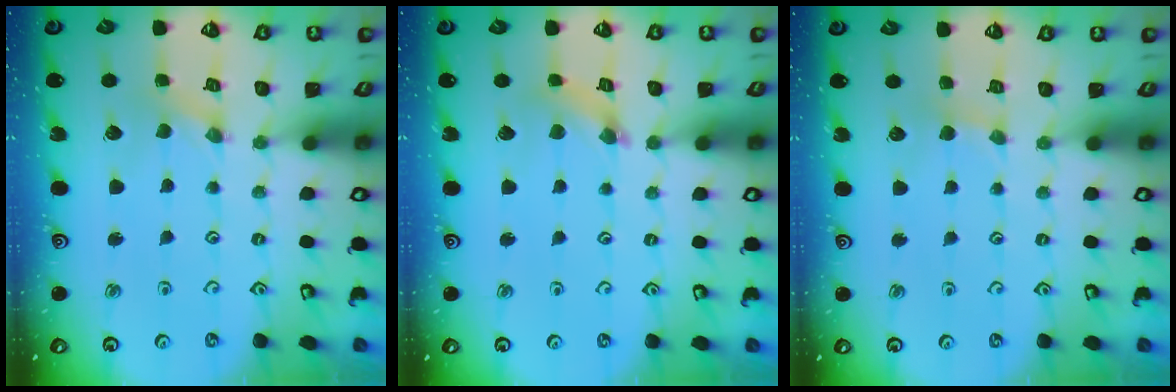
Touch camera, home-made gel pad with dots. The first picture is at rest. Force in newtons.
{"total": 3.2, "press": 3.2, "slide": 0.4}
{"total": 1.9, "press": 1.9, "slide": 0.3}